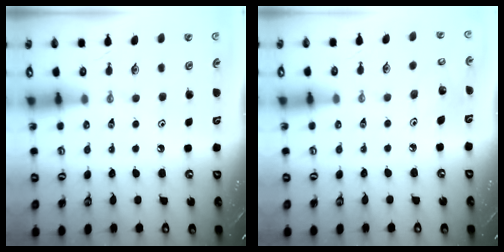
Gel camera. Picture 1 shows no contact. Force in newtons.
{"total": 5.0, "press": 4.5, "slide": 2.3}